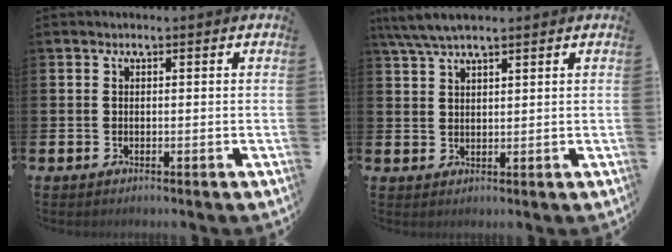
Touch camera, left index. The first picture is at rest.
{"total": 4.7, "force": [3.9, 0.9, 2.4], "torque": [-0.062, -0.003, 0.073]}